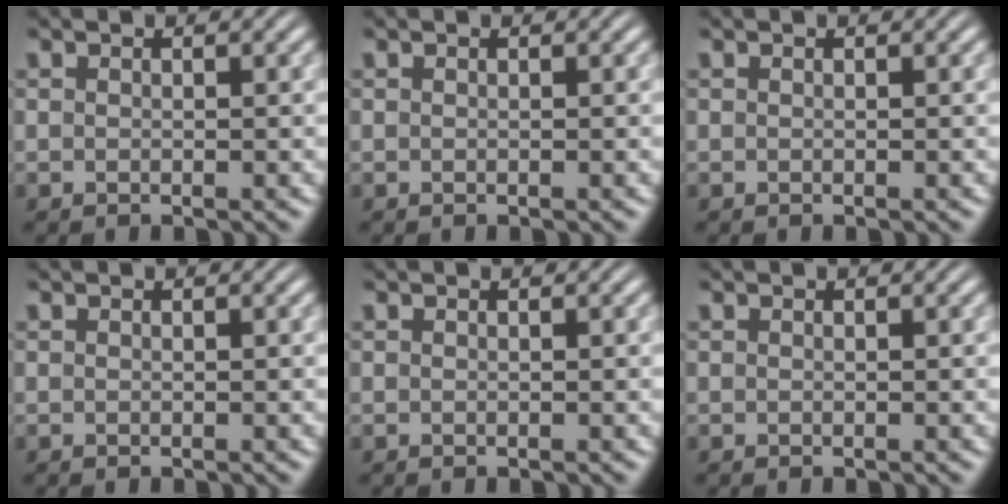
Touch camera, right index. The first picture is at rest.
{"total": 0.0}
{"total": 0.0}
{"total": 0.0}
{"total": 0.0}
{"total": 0.0}